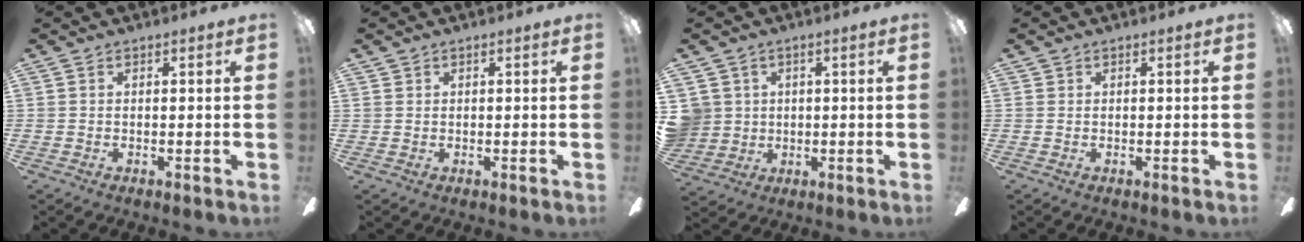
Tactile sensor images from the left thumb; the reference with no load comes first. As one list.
[{"total": 0.6, "force": [0.3, 0.5, -0.1], "torque": [0.002, 0.003, 0.006]}, {"total": 6.4, "force": [1.5, 6.2, 0.6], "torque": [-0.034, 0.003, 0.030]}, {"total": 0.0}]